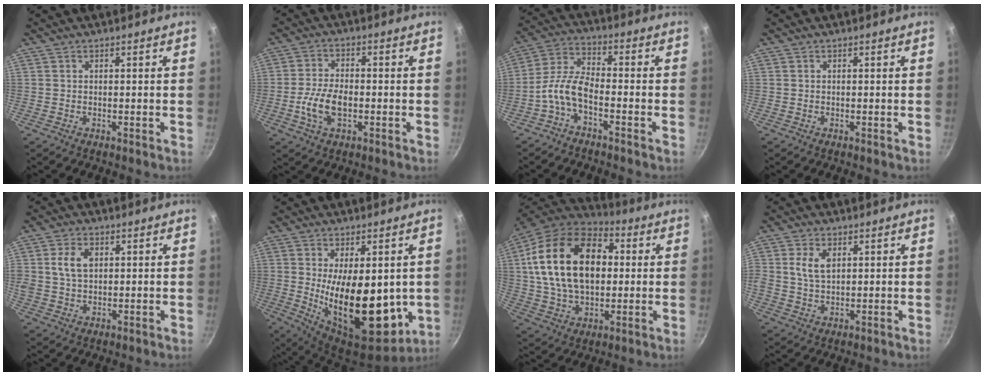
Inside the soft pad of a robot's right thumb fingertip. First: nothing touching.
{"total": 7.6, "force": [-1.9, 4.1, 6.2], "torque": [-0.121, 0.015, -0.040]}
{"total": 7.2, "force": [-3.5, 3.0, 5.6], "torque": [-0.123, 0.036, -0.082]}
{"total": 0.0}
{"total": 6.2, "force": [1.4, 4.3, 4.3], "torque": [-0.069, 0.001, 0.024]}
{"total": 20.2, "force": [-0.8, 10.0, 17.5], "torque": [-0.253, -0.035, 0.006]}
{"total": 24.4, "force": [3.7, 15.7, 18.3], "torque": [-0.304, 0.019, 0.055]}
{"total": 5.3, "force": [1.4, 3.3, 3.9], "torque": [-0.069, -0.001, 0.028]}